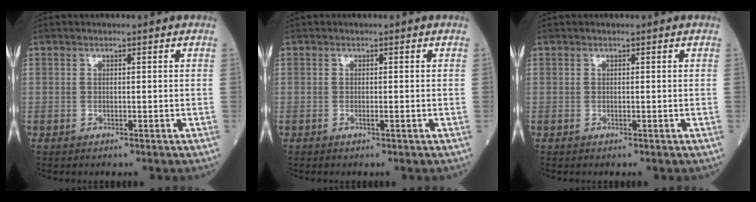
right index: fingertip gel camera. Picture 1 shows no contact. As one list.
[{"total": 0.6, "force": [-0.2, 0.0, 0.5], "torque": [-0.012, -0.001, -0.003]}, {"total": 0.0}]